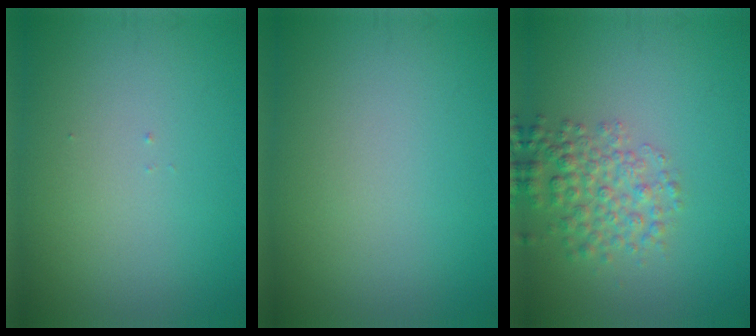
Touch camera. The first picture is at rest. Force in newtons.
{"total": 0.0}
{"total": 3.5, "press": 3.5, "slide": 0.1}